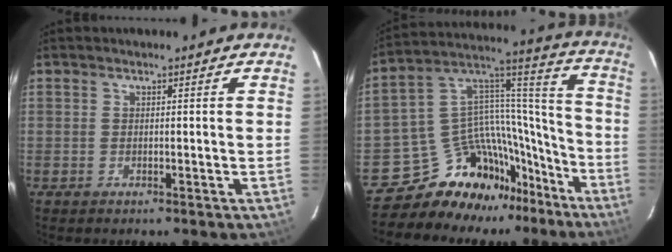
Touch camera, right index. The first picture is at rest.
{"total": 19.7, "force": [-16.8, 9.4, 4.2], "torque": [-0.068, 0.088, -0.264]}